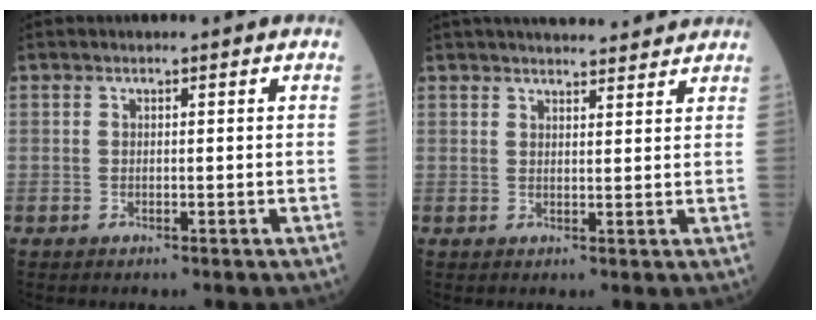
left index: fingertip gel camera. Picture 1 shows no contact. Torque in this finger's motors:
{"motor_torque": [-0.06, -0.84, 0.44, 0.08]}